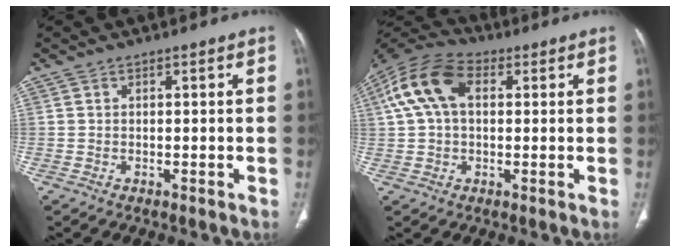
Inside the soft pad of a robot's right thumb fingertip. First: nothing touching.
{"total": 12.6, "force": [2.9, 7.9, 9.3], "torque": [-0.187, 0.034, 0.047]}